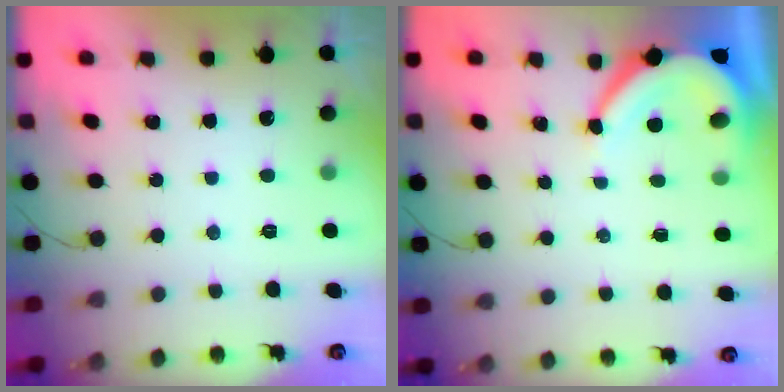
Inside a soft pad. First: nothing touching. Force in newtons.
{"total": 7.3, "press": 7.3, "slide": 0.5}